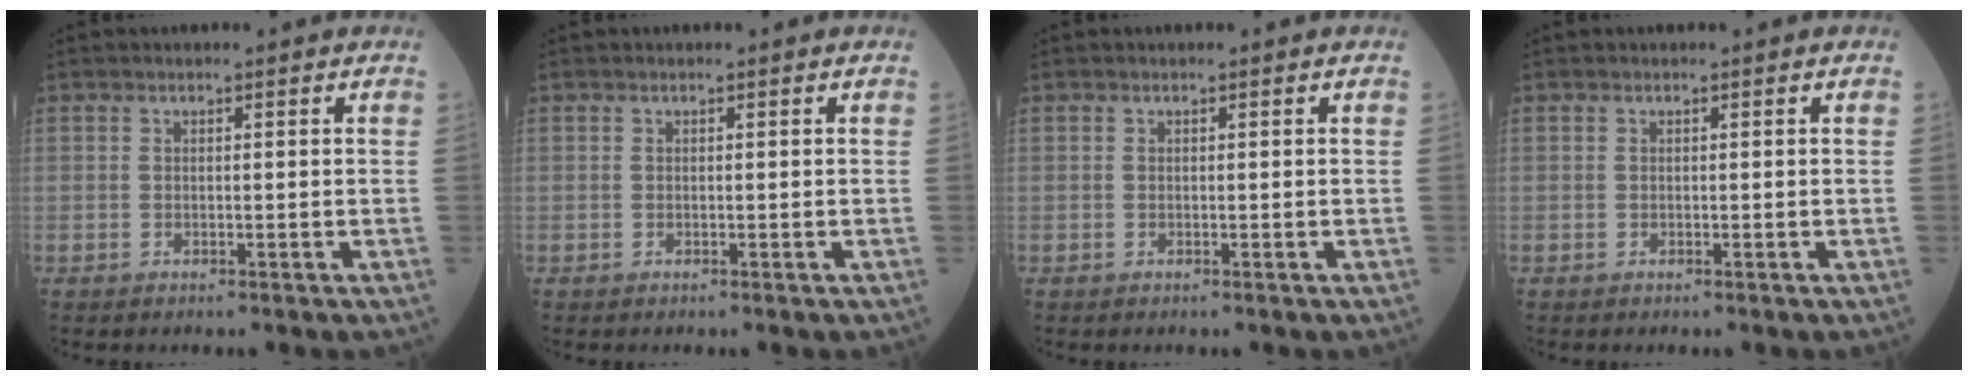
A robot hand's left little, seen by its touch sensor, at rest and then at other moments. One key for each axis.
{"total": 0.0}
{"total": 0.0}
{"total": 0.0}